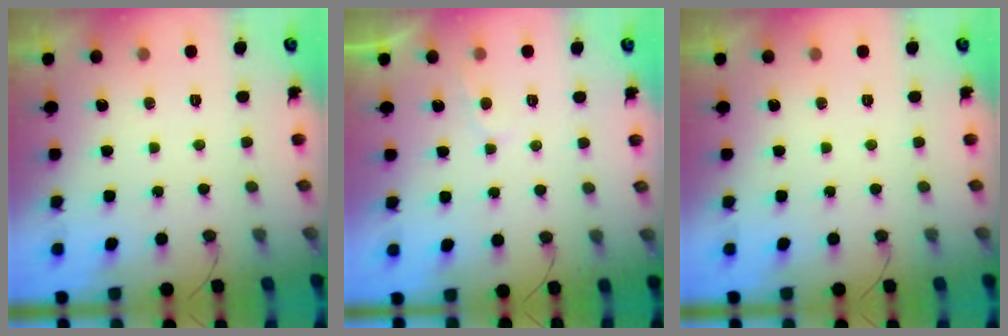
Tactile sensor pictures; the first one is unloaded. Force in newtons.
{"total": 2.0, "press": 2.0, "slide": 0.3}
{"total": 0.0}